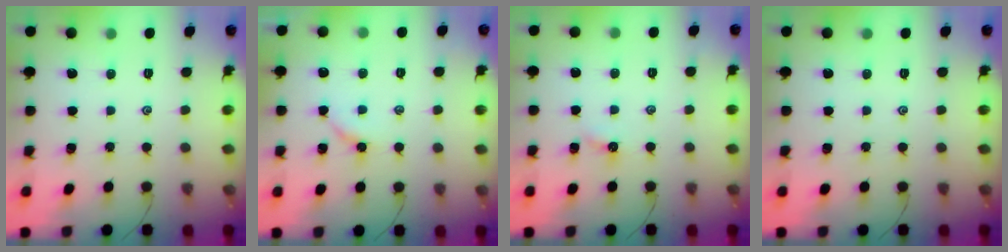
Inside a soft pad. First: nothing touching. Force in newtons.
{"total": 2.5, "press": 2.4, "slide": 0.4}
{"total": 2.4, "press": 2.4, "slide": 0.3}
{"total": 0.0}